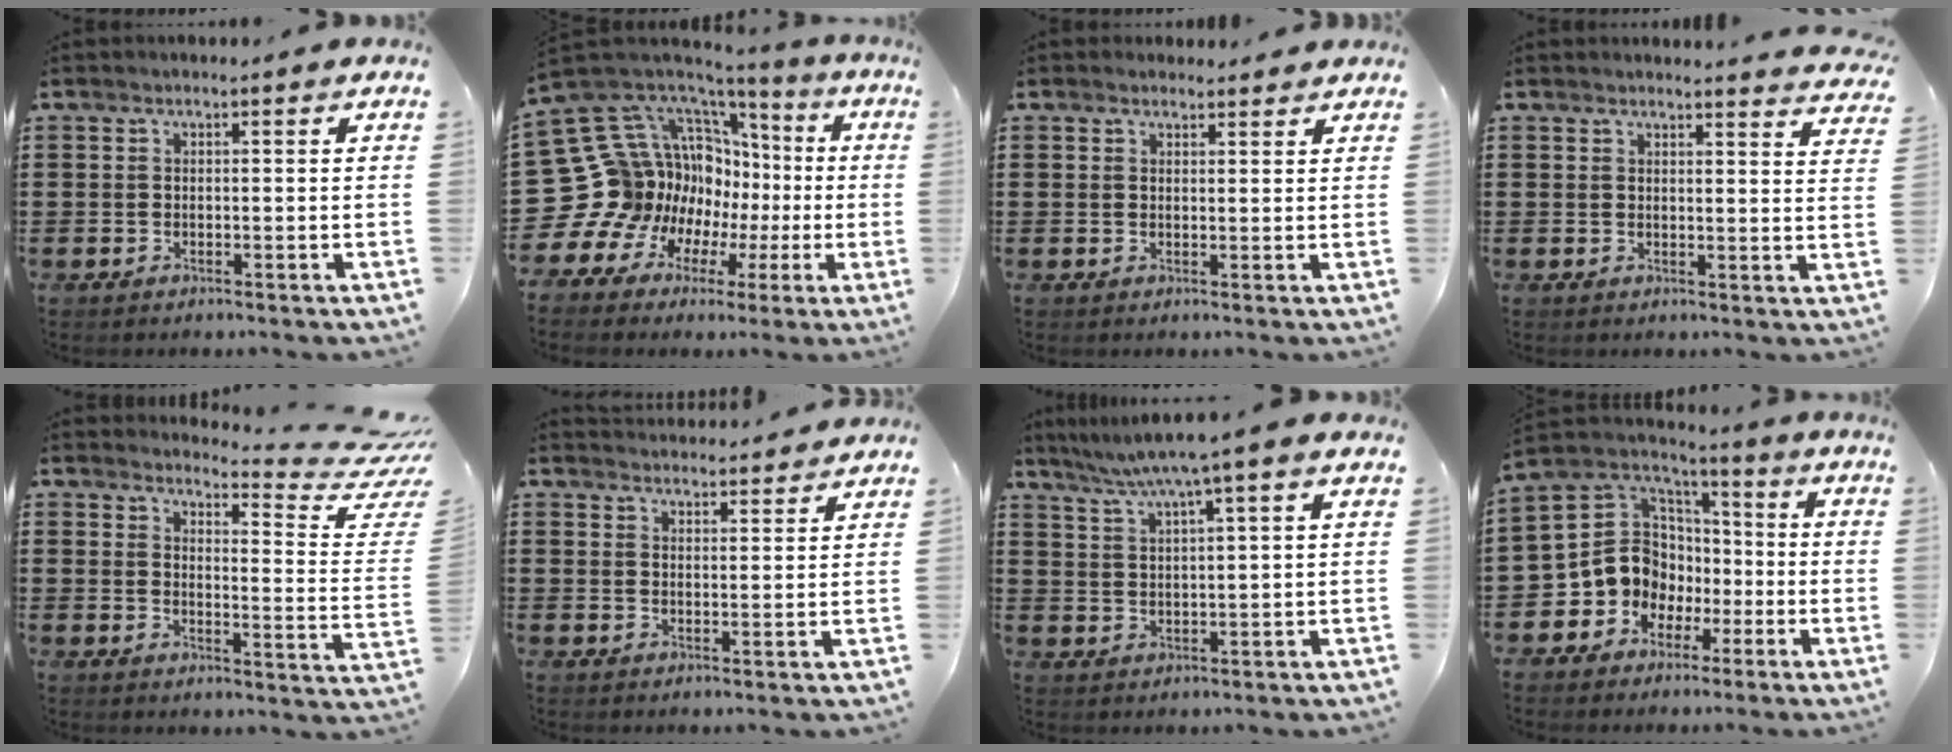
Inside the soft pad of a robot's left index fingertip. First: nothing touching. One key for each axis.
{"total": 17.0, "fx": -0.1, "fy": 15.6, "fz": 6.7, "tx": -0.219, "ty": -0.048, "tz": 0.043}
{"total": 1.7, "fx": 1.6, "fy": 0.5, "fz": 0.1, "tx": -0.006, "ty": 0.004, "tz": 0.031}
{"total": 2.7, "fx": 2.7, "fy": -0.2, "fz": 0.4, "tx": -0.009, "ty": -0.013, "tz": 0.049}
{"total": 4.7, "fx": 4.1, "fy": -0.1, "fz": 2.2, "tx": -0.032, "ty": -0.051, "tz": 0.059}
{"total": 3.2, "fx": 3.2, "fy": 0.1, "fz": -0.1, "tx": -0.007, "ty": -0.012, "tz": 0.060}
{"total": 5.9, "fx": 4.3, "fy": -0.5, "fz": 4.0, "tx": -0.088, "ty": -0.016, "tz": 0.072}
{"total": 10.5, "fx": -2.1, "fy": 9.6, "fz": 3.7, "tx": -0.121, "ty": -0.004, "tz": -0.037}